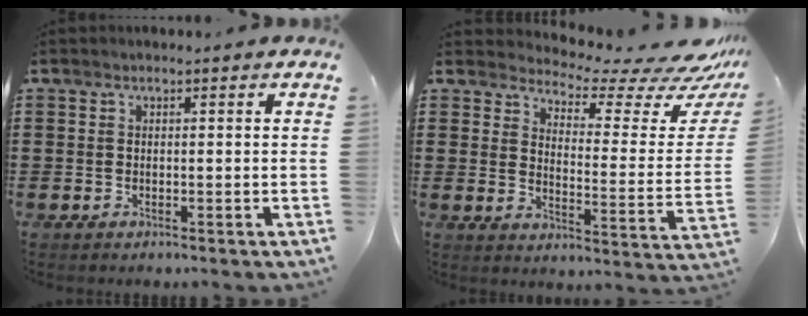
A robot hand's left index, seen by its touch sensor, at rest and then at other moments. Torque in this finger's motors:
{"motor_torque": [1.27, -0.86, 0.33, 0.01]}